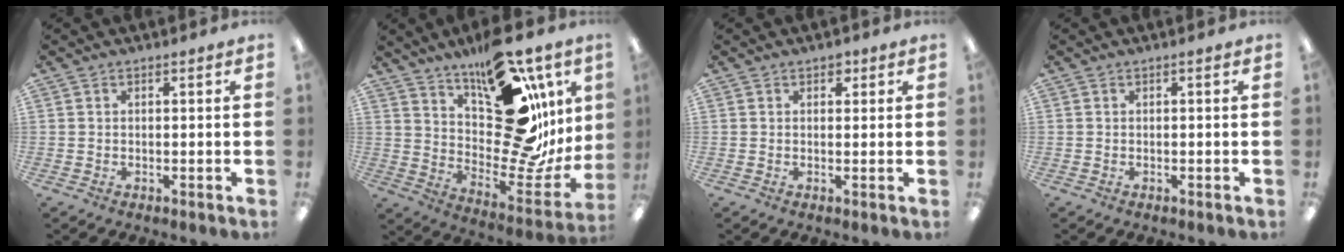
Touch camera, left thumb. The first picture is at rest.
{"total": 26.4, "force": [11.4, 13.3, 19.7], "torque": [-0.264, -0.083, 0.210]}
{"total": 2.1, "force": [1.3, 1.3, 1.0], "torque": [-0.005, -0.003, 0.019]}
{"total": 0.0}